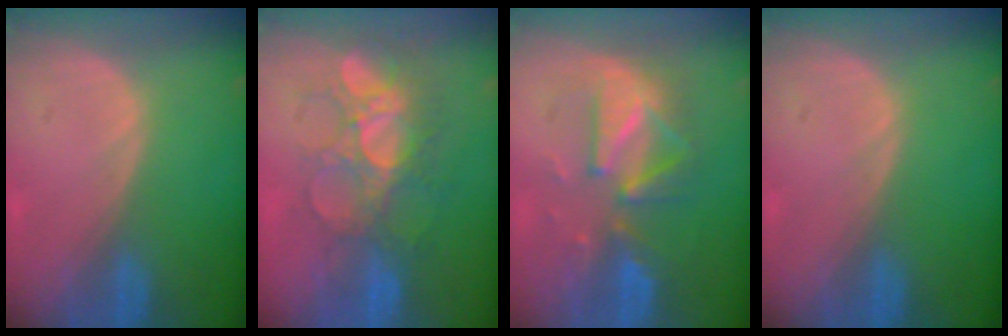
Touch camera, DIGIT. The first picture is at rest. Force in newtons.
{"total": 9.3, "press": 8.5, "slide": 3.8}
{"total": 8.2, "press": 8.2, "slide": 0.7}
{"total": 0.0}